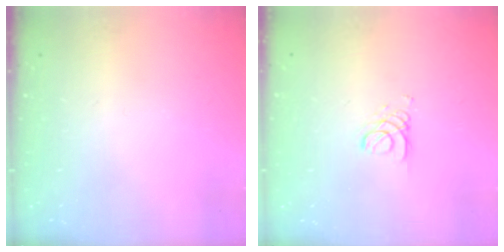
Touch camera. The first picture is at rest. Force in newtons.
{"total": 2.7, "press": 2.7, "slide": 0.3}